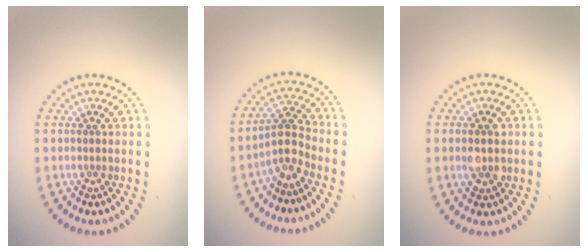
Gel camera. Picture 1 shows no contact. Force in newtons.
{"total": 2.9, "press": 2.2, "slide": 1.9}
{"total": 2.8, "press": 2.8, "slide": 0.2}